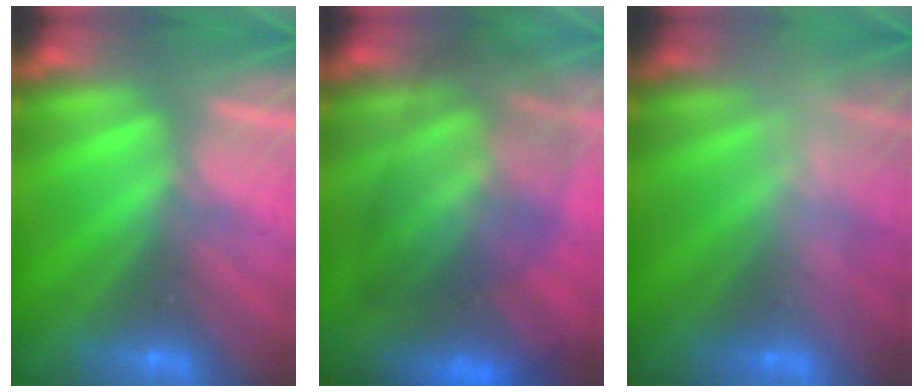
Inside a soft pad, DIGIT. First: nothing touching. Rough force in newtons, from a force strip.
{"total": 8.8}
{"total": 2.8}